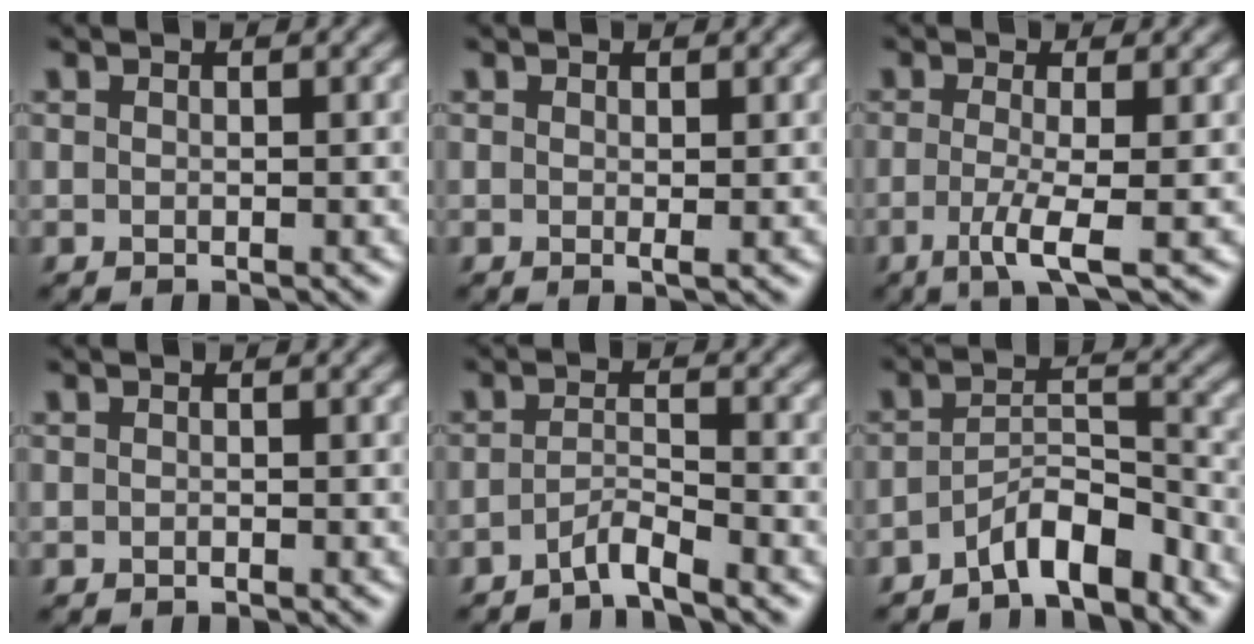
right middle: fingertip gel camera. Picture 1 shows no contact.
{"total": 0.6, "force": [0.1, 0.0, 0.6], "torque": [-0.010, -0.003, 0.001]}
{"total": 3.8, "force": [-1.0, 0.7, 3.5], "torque": [-0.068, -0.008, -0.024]}
{"total": 0.0}
{"total": 2.3, "force": [-1.9, 0.2, 1.2], "torque": [-0.022, 0.003, -0.044]}
{"total": 4.8, "force": [-3.5, 1.5, 2.9], "torque": [-0.046, 0.010, -0.064]}